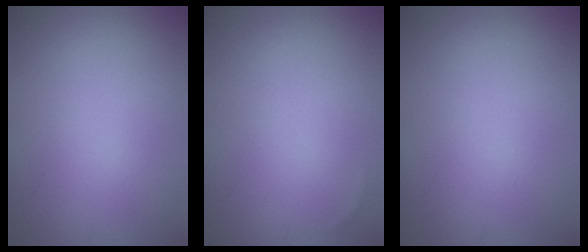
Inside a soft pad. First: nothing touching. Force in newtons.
{"total": 0.0}
{"total": 0.0}